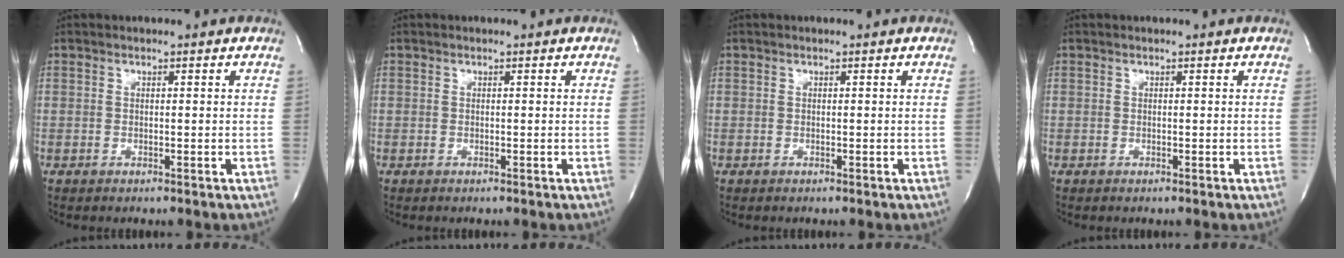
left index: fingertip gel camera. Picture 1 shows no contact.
{"total": 0.0}
{"total": 0.0}
{"total": 0.0}